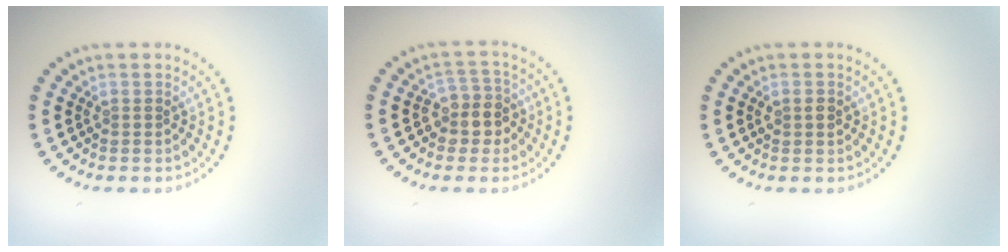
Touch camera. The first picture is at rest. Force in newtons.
{"total": 2.8, "press": 2.5, "slide": 1.3}
{"total": 1.2, "press": 1.2, "slide": 0.1}